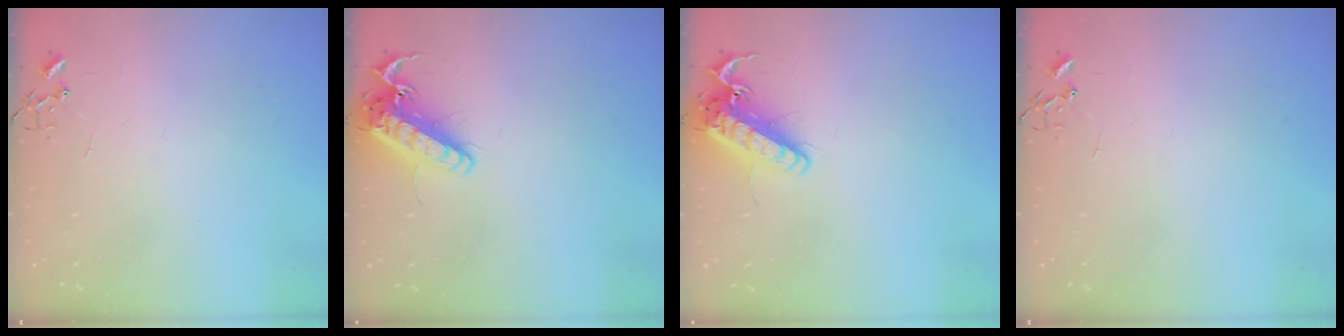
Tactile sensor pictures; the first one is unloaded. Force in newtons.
{"total": 14.6, "press": 14.4, "slide": 2.4}
{"total": 14.6, "press": 14.4, "slide": 2.4}
{"total": 0.0}